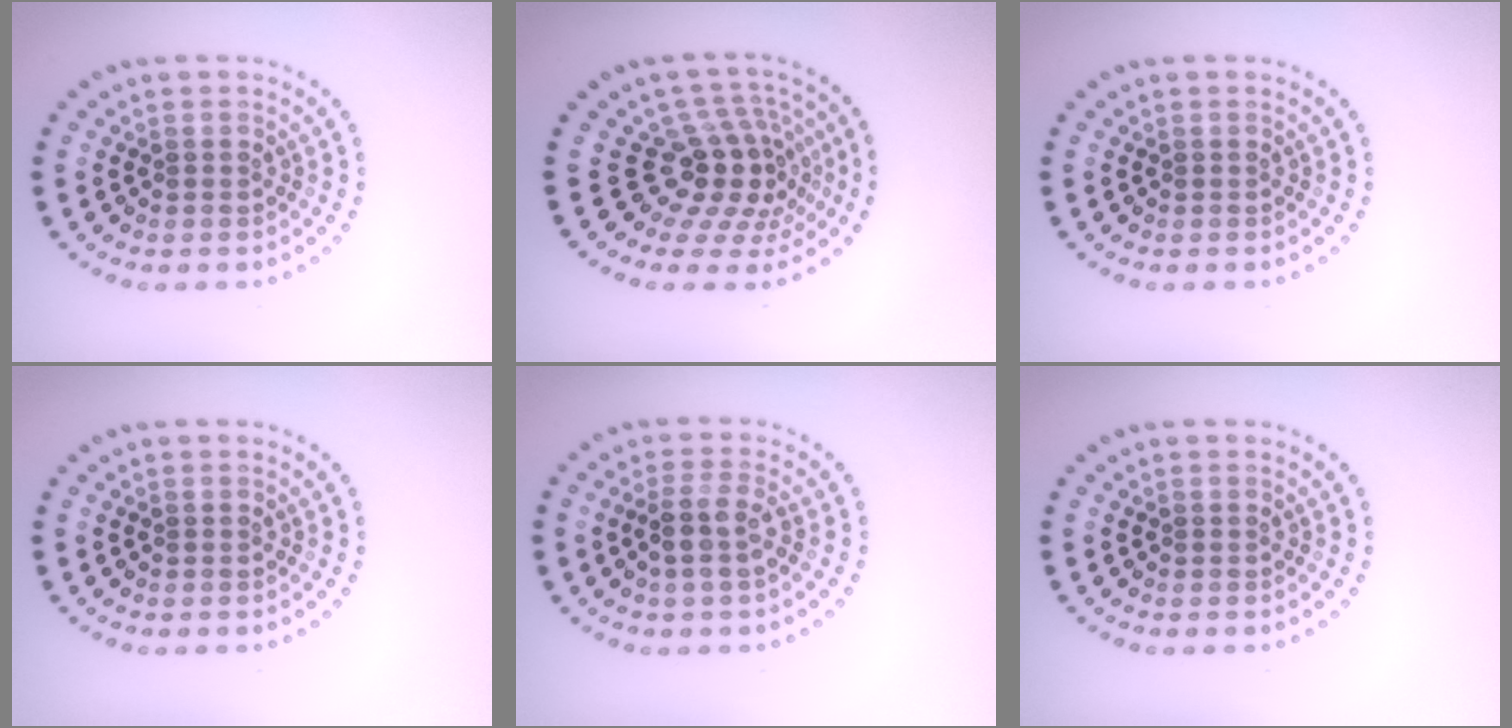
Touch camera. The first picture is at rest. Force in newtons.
{"total": 4.7, "press": 3.5, "slide": 3.2}
{"total": 0.0}
{"total": 0.0}
{"total": 2.5, "press": 2.2, "slide": 1.2}
{"total": 0.0}